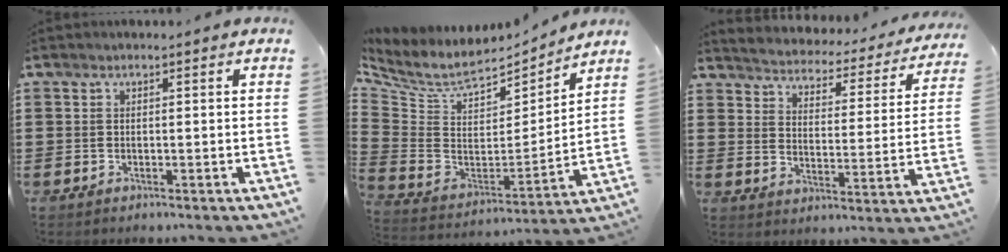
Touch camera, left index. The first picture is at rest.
{"total": 7.9, "force": [6.7, 2.8, 3.3], "torque": [-0.100, -0.046, 0.116]}
{"total": 2.6, "force": [2.6, -0.1, 0.0], "torque": [-0.021, -0.033, 0.033]}